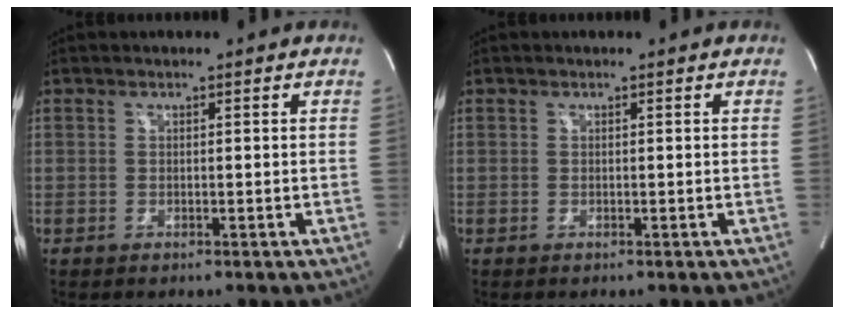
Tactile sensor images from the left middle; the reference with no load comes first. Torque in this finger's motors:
{"motor_torque": [0.02, 0.02, 0.01, 0.00]}